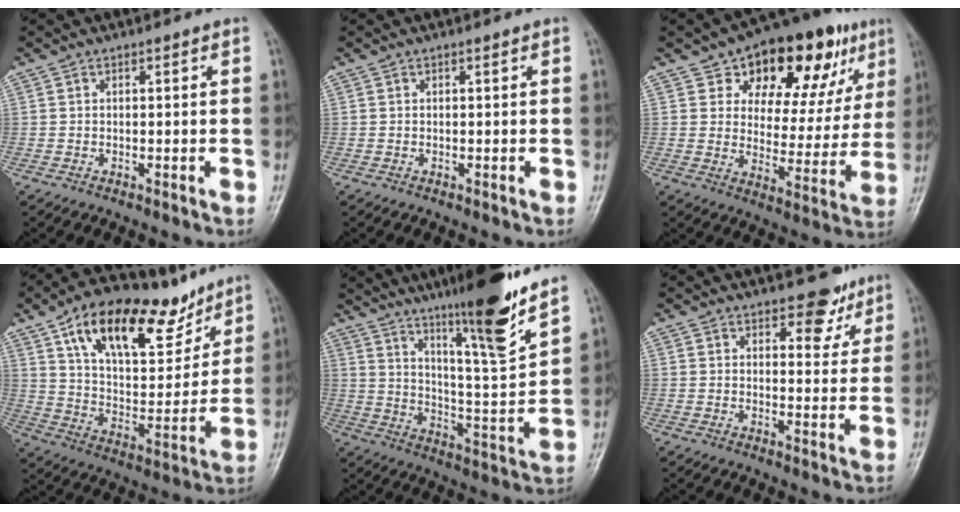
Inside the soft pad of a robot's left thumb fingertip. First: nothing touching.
{"total": 0.0}
{"total": 21.3, "force": [11.1, 11.4, 14.1], "torque": [-0.142, -0.016, 0.162]}
{"total": 22.4, "force": [13.7, 10.6, 14.2], "torque": [-0.188, -0.044, 0.236]}
{"total": 18.2, "force": [13.0, 0.8, 12.6], "torque": [-0.180, -0.078, 0.215]}
{"total": 6.3, "force": [4.3, 3.2, 3.3], "torque": [-0.010, -0.025, 0.058]}